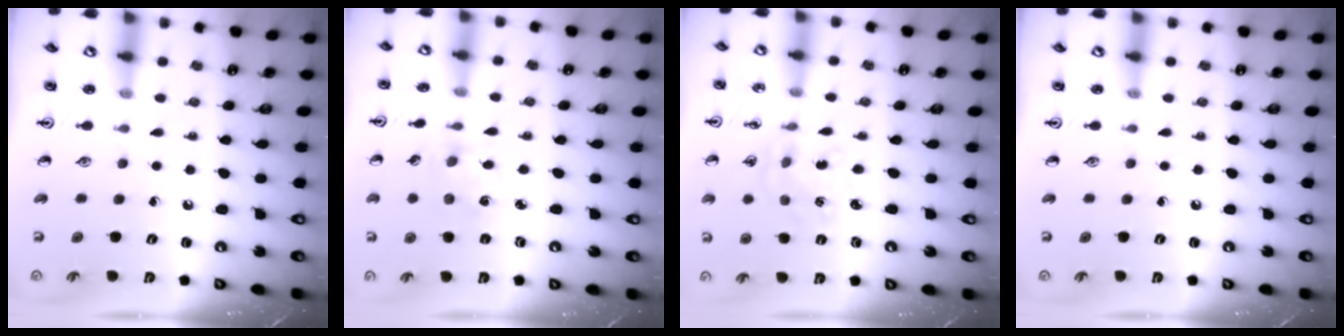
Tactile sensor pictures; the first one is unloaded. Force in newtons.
{"total": 1.6, "press": 1.5, "slide": 0.3}
{"total": 1.7, "press": 1.7, "slide": 0.1}
{"total": 0.0}